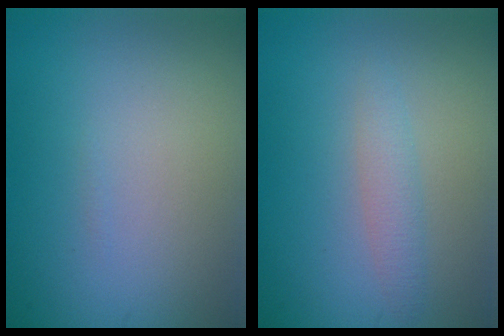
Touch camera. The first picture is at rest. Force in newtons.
{"total": 1.7, "press": 1.7, "slide": 0.1}